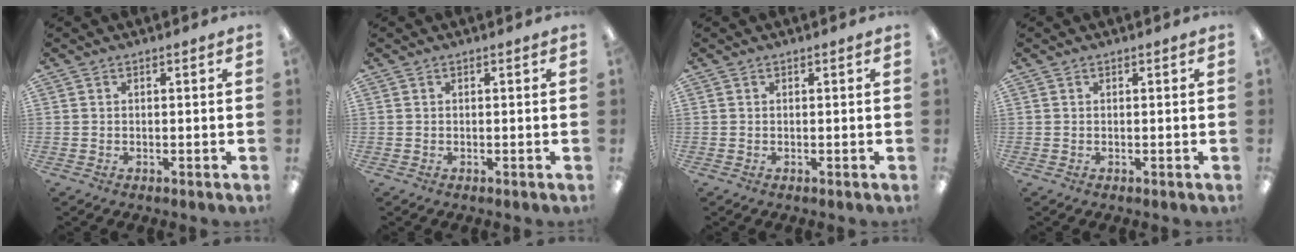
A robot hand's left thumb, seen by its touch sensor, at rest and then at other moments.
{"total": 0.0}
{"total": 0.0}
{"total": 0.0}